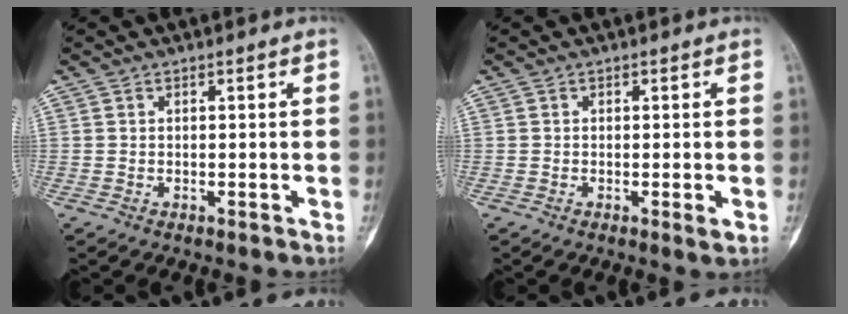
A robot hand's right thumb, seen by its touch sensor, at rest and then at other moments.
{"total": 1.2, "force": [-0.2, 0.4, 1.2], "torque": [-0.010, -0.004, -0.006]}